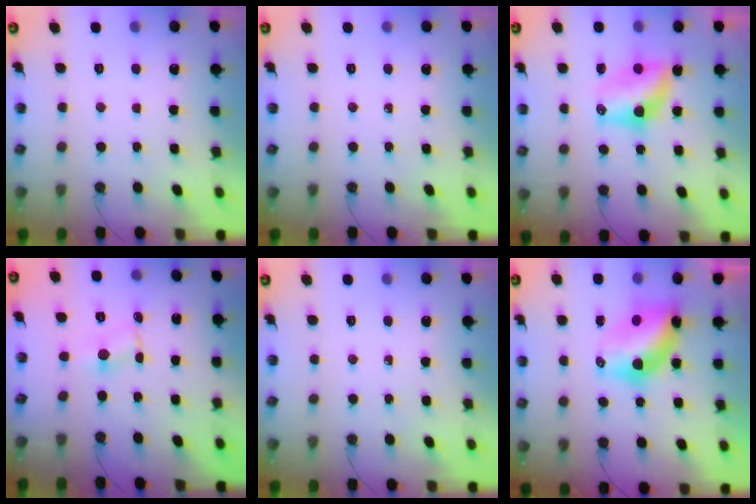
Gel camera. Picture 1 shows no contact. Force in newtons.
{"total": 0.0}
{"total": 6.9, "press": 6.9, "slide": 0.5}
{"total": 1.7, "press": 1.7, "slide": 0.2}
{"total": 0.0}
{"total": 9.1, "press": 9.1, "slide": 0.7}